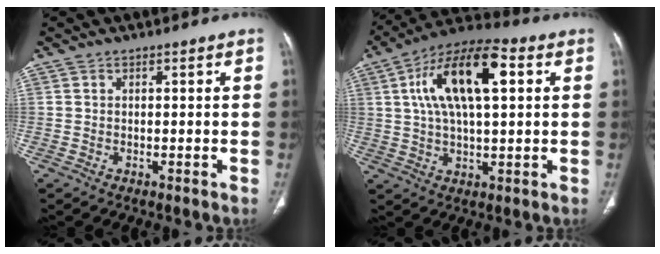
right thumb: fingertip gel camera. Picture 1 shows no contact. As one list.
[{"total": 17.2, "force": [4.5, 7.2, 14.9], "torque": [-0.261, 0.018, 0.071]}]